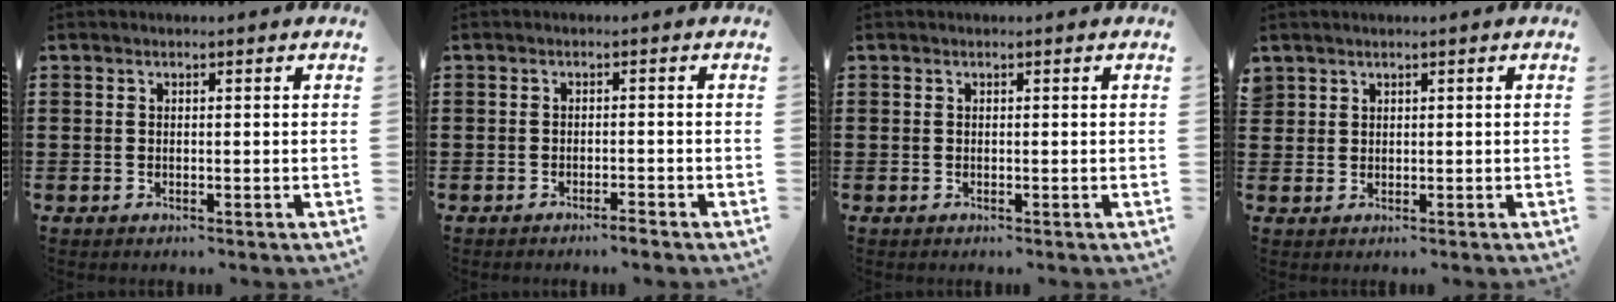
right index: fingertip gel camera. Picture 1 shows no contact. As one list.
[{"total": 1.6, "force": [-1.4, 0.0, 0.6], "torque": [-0.012, 0.000, -0.028]}, {"total": 0.0}, {"total": 1.4, "force": [1.1, 0.8, 0.0], "torque": [-0.002, 0.001, 0.023]}]